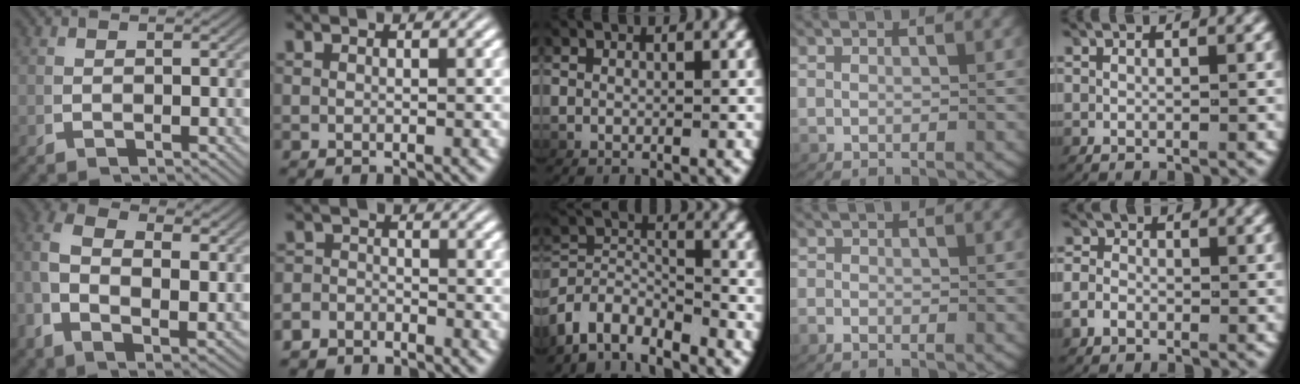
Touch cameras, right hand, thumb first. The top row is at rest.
{"thumb": {"total": 6.7, "force": [1.3, 4.0, 5.3], "torque": [-0.120, -0.017, 0.028]}, "index": {"total": 3.2, "force": [-3.1, 0.7, -0.4], "torque": [0.016, -0.016, -0.050]}, "middle": {"total": 5.5, "force": [-3.4, 4.0, 1.8], "torque": [-0.065, -0.035, -0.053]}, "ring": {"total": 0.8, "force": [-0.7, 0.4, 0.1], "torque": [-0.012, -0.006, -0.011]}, "little": {"total": 2.1, "force": [-0.8, 1.8, 0.7], "torque": [-0.020, -0.004, -0.018]}}